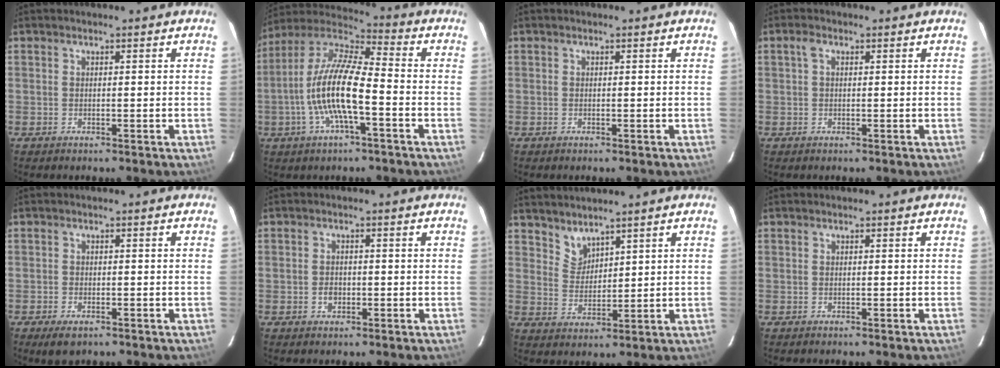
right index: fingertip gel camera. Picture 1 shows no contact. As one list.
[{"total": 14.5, "force": [-3.9, 3.5, 13.5], "torque": [-0.263, -0.001, -0.080]}, {"total": 0.0}, {"total": 1.6, "force": [0.5, 0.9, 1.1], "torque": [-0.024, 0.007, 0.006]}, {"total": 3.6, "force": [-2.3, 1.8, 2.2], "torque": [-0.050, -0.013, -0.040]}, {"total": 2.2, "force": [-0.6, 1.8, 1.2], "torque": [-0.022, 0.003, -0.011]}, {"total": 4.2, "force": [3.8, 1.6, 0.7], "torque": [-0.010, -0.001, 0.077]}, {"total": 0.0}]